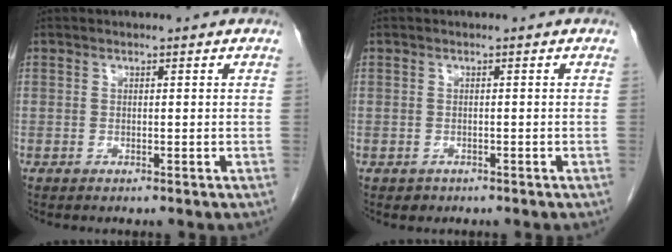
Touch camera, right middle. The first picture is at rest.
{"total": 0.8, "force": [-0.5, 0.7, 0.0], "torque": [-0.004, 0.003, -0.005]}